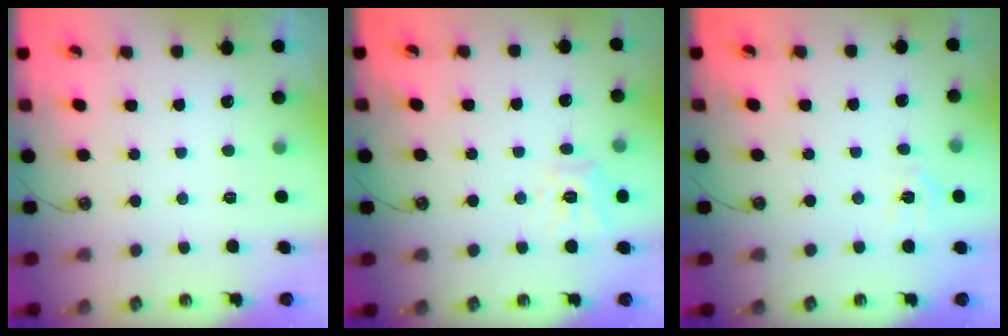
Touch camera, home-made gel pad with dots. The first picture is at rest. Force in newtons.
{"total": 9.7, "press": 9.6, "slide": 1.0}
{"total": 4.7, "press": 4.7, "slide": 0.6}